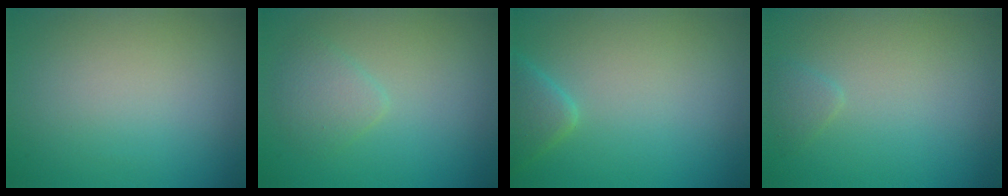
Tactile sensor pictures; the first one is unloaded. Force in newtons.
{"total": 1.9, "press": 1.9, "slide": 0.1}
{"total": 2.3, "press": 2.2, "slide": 0.2}
{"total": 0.9, "press": 0.9, "slide": 0.1}